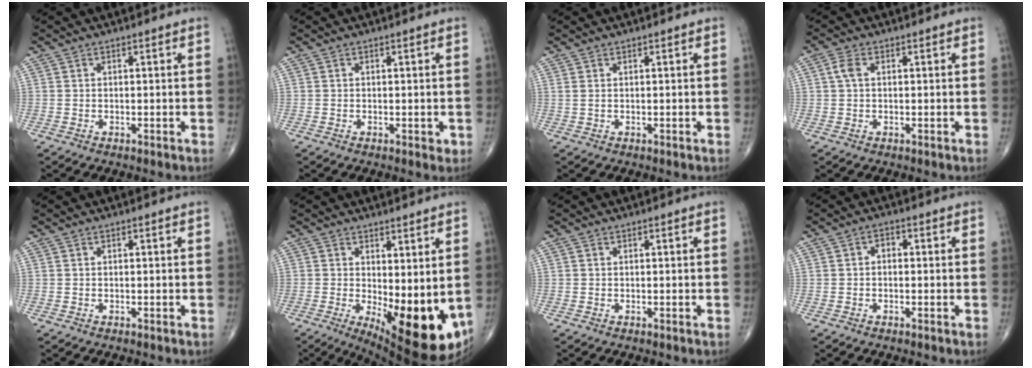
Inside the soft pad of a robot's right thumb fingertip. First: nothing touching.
{"total": 1.0, "force": [-0.1, 0.7, 0.7], "torque": [-0.005, -0.002, -0.003]}
{"total": 0.8, "force": [0.4, 0.1, 0.7], "torque": [-0.026, 0.007, 0.010]}
{"total": 2.5, "force": [0.5, 1.5, 1.9], "torque": [-0.047, 0.009, 0.009]}
{"total": 0.0}
{"total": 14.8, "force": [-1.6, 5.8, 13.5], "torque": [-0.186, -0.034, -0.003]}
{"total": 0.0}
{"total": 1.6, "force": [0.0, 1.1, 1.2], "torque": [-0.016, 0.008, -0.006]}